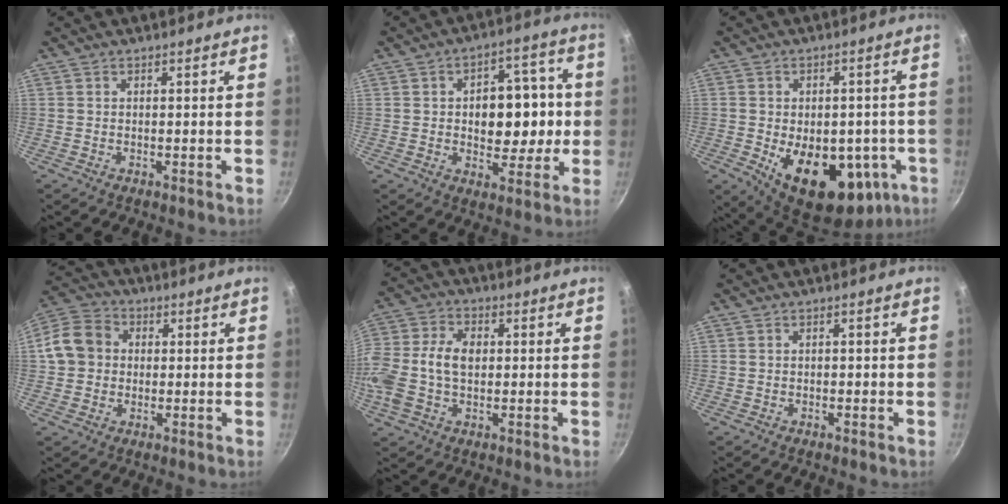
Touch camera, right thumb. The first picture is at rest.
{"total": 13.8, "force": [0.0, 9.2, 10.3], "torque": [-0.094, 0.023, 0.001]}
{"total": 20.7, "force": [-5.6, 12.6, 15.4], "torque": [-0.189, -0.003, -0.059]}
{"total": 9.6, "force": [0.6, 8.3, 4.8], "torque": [-0.065, 0.018, -0.009]}
{"total": 13.9, "force": [-0.1, 9.2, 10.3], "torque": [-0.212, 0.026, -0.011]}
{"total": 0.5, "force": [-0.2, 0.4, 0.3], "torque": [-0.004, 0.004, -0.001]}